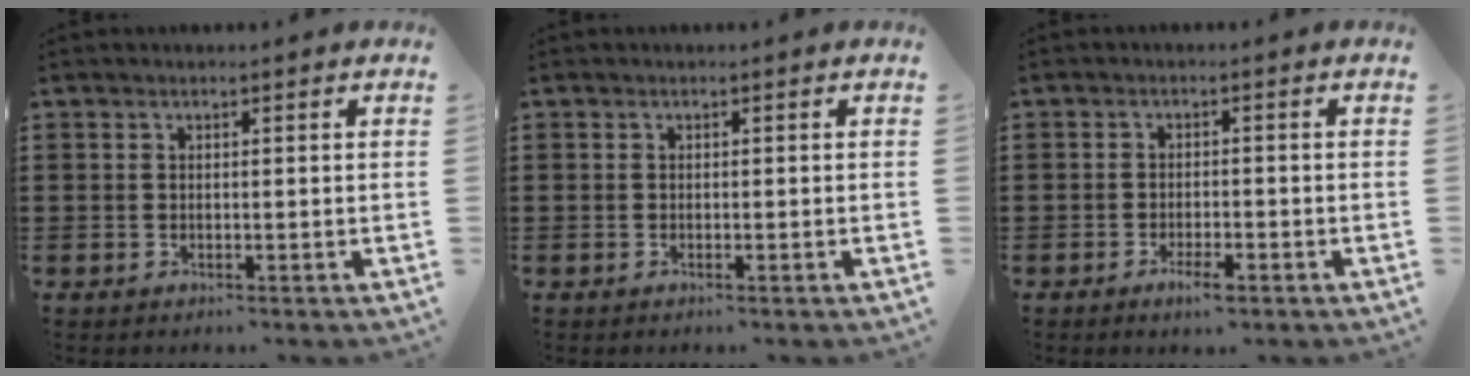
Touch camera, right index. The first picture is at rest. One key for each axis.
{"total": 0.0}
{"total": 2.7, "fx": -1.7, "fy": 0.6, "fz": 2.0, "tx": -0.042, "ty": -0.006, "tz": -0.030}